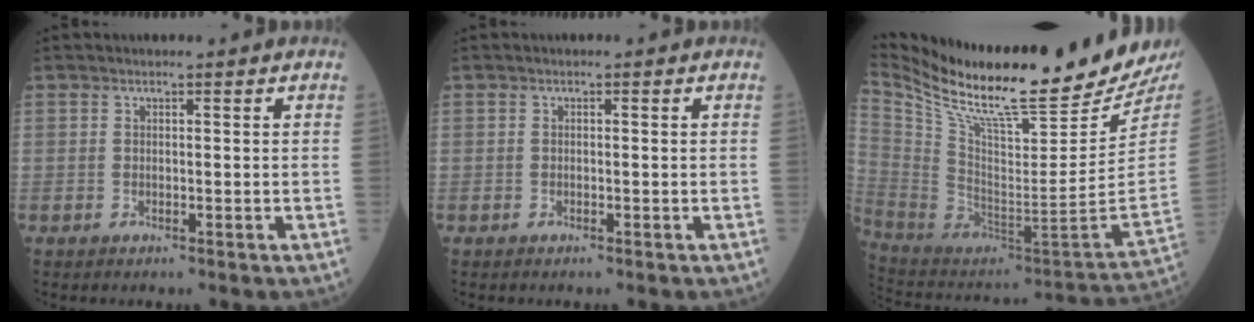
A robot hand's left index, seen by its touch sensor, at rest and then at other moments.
{"total": 0.0}
{"total": 29.3, "force": [24.5, 1.7, 15.9], "torque": [-0.290, -0.087, 0.385]}